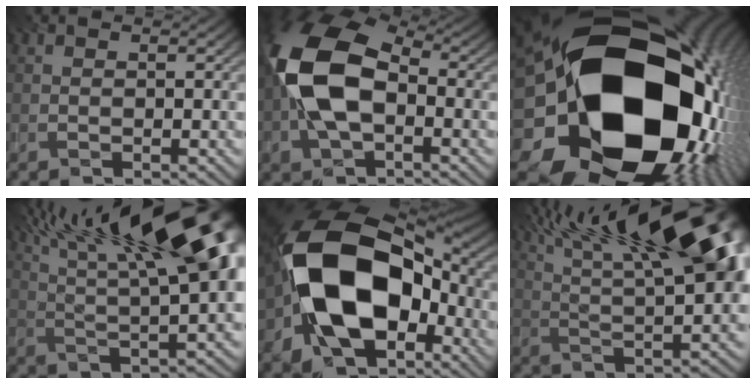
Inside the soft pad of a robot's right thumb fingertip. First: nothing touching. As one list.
[{"total": 14.5, "force": [-1.0, 8.8, 11.5], "torque": [-0.251, 0.007, -0.034]}, {"total": 25.3, "force": [-1.5, 20.0, 15.4], "torque": [-0.285, -0.067, -0.054]}, {"total": 20.2, "force": [9.2, 7.1, 16.5], "torque": [-0.249, 0.066, 0.136]}, {"total": 18.1, "force": [-3.5, 11.6, 13.5], "torque": [-0.261, -0.009, -0.067]}, {"total": 19.9, "force": [9.6, 7.0, 16.0], "torque": [-0.237, 0.061, 0.139]}]